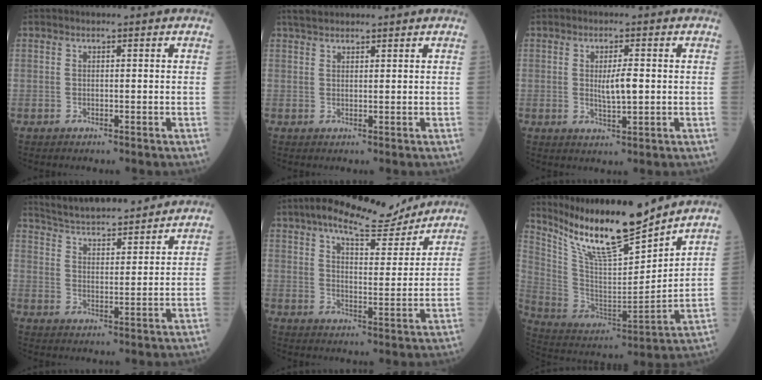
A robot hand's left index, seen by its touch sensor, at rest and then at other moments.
{"total": 3.1, "force": [2.8, 0.8, 1.0], "torque": [-0.016, 0.022, 0.049]}
{"total": 4.8, "force": [-0.4, 2.2, 4.2], "torque": [-0.070, 0.004, -0.006]}
{"total": 16.5, "force": [15.3, 2.2, 5.7], "torque": [-0.097, 0.020, 0.233]}
{"total": 12.2, "force": [10.4, 2.8, 5.6], "torque": [-0.086, 0.008, 0.150]}
{"total": 16.9, "force": [14.0, 1.6, 9.3], "torque": [-0.179, -0.008, 0.264]}